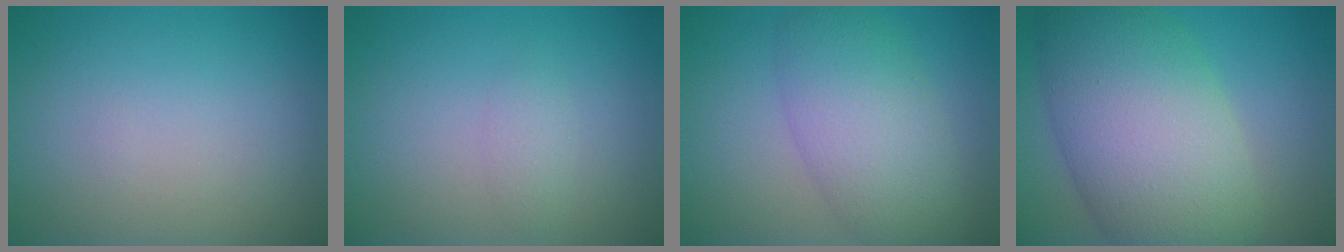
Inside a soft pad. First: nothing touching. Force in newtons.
{"total": 1.2, "press": 1.2, "slide": 0.1}
{"total": 6.2, "press": 6.2, "slide": 0.1}
{"total": 12.1, "press": 12.1, "slide": 0.8}